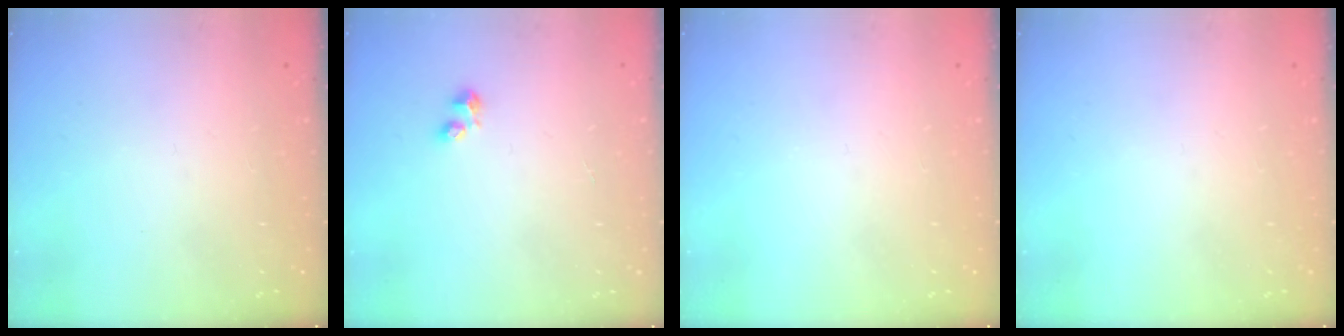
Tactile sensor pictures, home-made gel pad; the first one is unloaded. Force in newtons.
{"total": 2.9, "press": 2.8, "slide": 0.6}
{"total": 0.0}
{"total": 0.0}